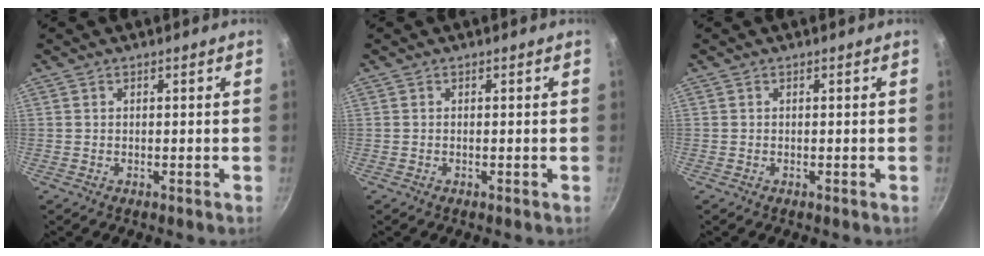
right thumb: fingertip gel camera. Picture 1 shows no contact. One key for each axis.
{"total": 0.0}
{"total": 0.0}